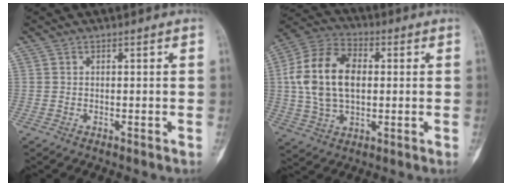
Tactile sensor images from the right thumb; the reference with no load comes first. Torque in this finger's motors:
{"motor_torque": [0.33, 0.38, 1.48, 0.01, 0.18]}